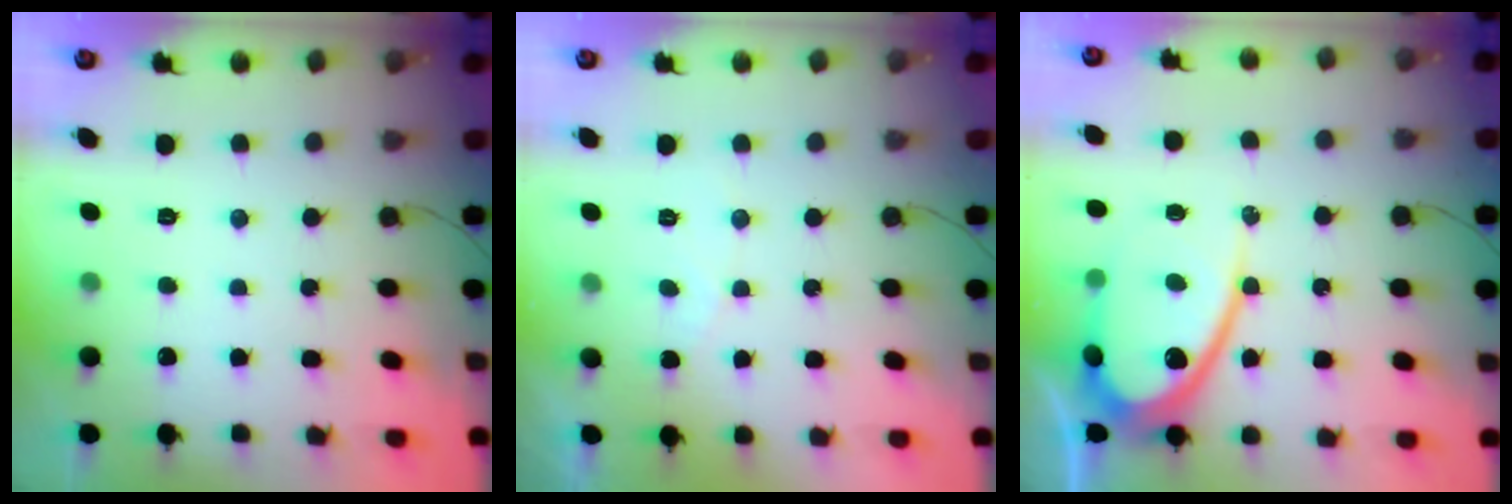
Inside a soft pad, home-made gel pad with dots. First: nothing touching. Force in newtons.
{"total": 2.2, "press": 2.2, "slide": 0.1}
{"total": 15.8, "press": 15.7, "slide": 1.2}